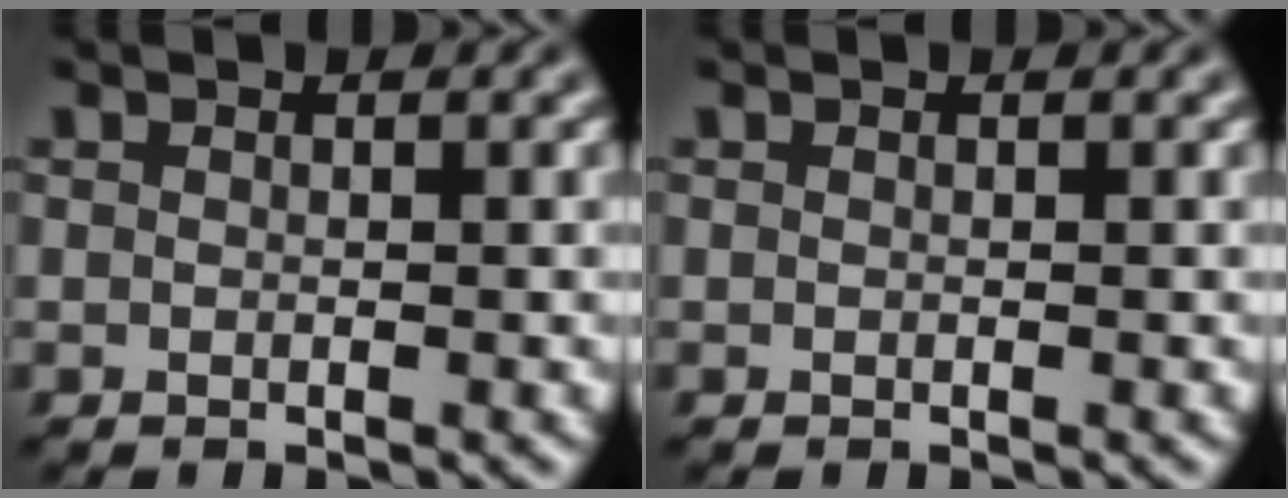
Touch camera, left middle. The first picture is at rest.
{"total": 0.0}